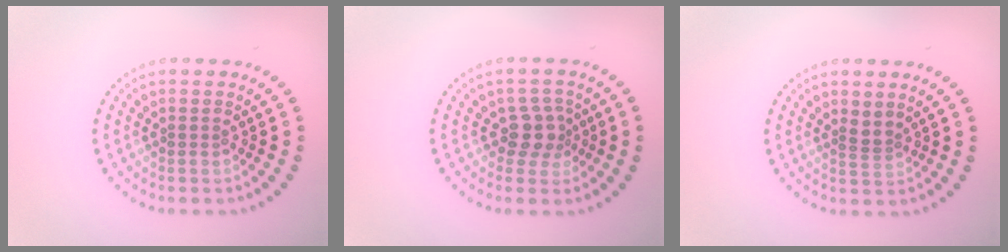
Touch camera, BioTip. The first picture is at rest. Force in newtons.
{"total": 2.5, "press": 2.1, "slide": 1.3}
{"total": 1.1, "press": 0.7, "slide": 0.9}